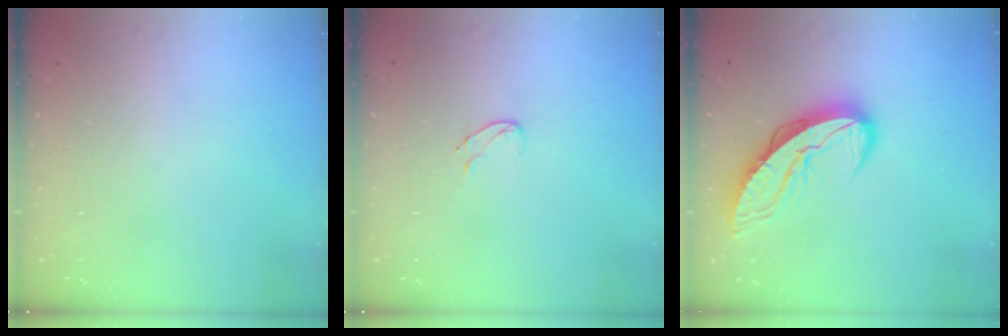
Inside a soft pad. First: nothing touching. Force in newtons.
{"total": 5.3, "press": 5.3, "slide": 0.6}
{"total": 10.7, "press": 10.6, "slide": 1.1}